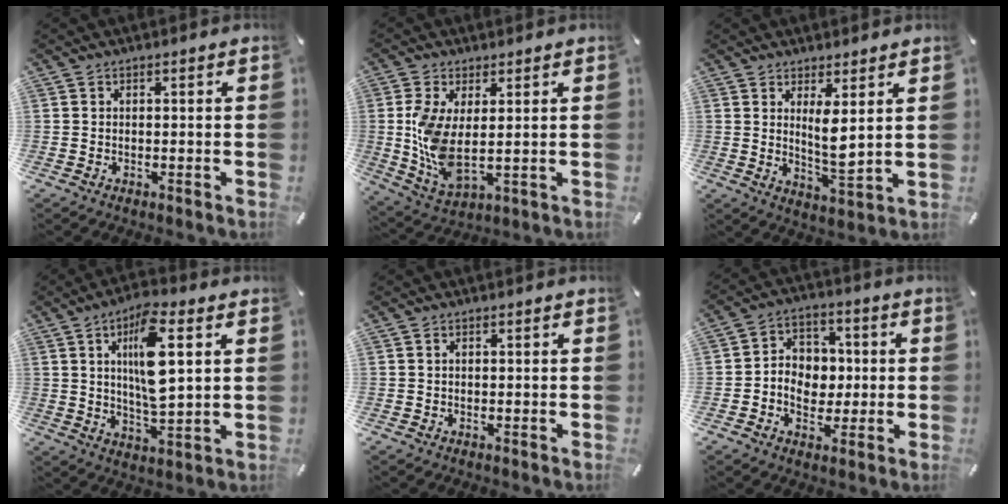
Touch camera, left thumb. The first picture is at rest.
{"total": 9.5, "force": [1.9, 4.5, 8.1], "torque": [-0.197, -0.021, 0.034]}
{"total": 6.9, "force": [2.6, 2.1, 6.1], "torque": [-0.113, -0.023, 0.038]}
{"total": 13.7, "force": [4.1, 4.9, 12.2], "torque": [-0.213, -0.015, 0.060]}
{"total": 0.7, "force": [0.2, 0.5, 0.4], "torque": [-0.009, 0.005, 0.002]}
{"total": 8.3, "force": [-1.1, 7.4, 3.5], "torque": [-0.050, 0.018, -0.016]}